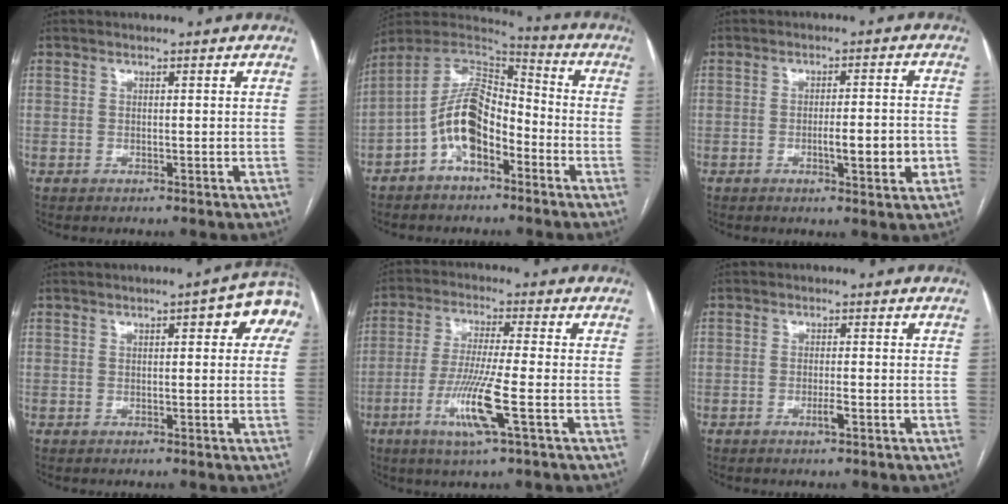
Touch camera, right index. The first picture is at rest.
{"total": 11.7, "force": [-4.6, 5.6, 9.2], "torque": [-0.182, 0.035, -0.083]}
{"total": 6.0, "force": [-1.8, 0.9, 5.7], "torque": [-0.084, 0.000, -0.022]}
{"total": 6.8, "force": [2.5, 1.9, 6.1], "torque": [-0.071, 0.021, 0.022]}
{"total": 9.4, "force": [-3.5, -0.4, 8.8], "torque": [-0.176, -0.018, -0.069]}
{"total": 1.6, "force": [-0.8, 0.1, 1.4], "torque": [-0.025, 0.000, -0.015]}